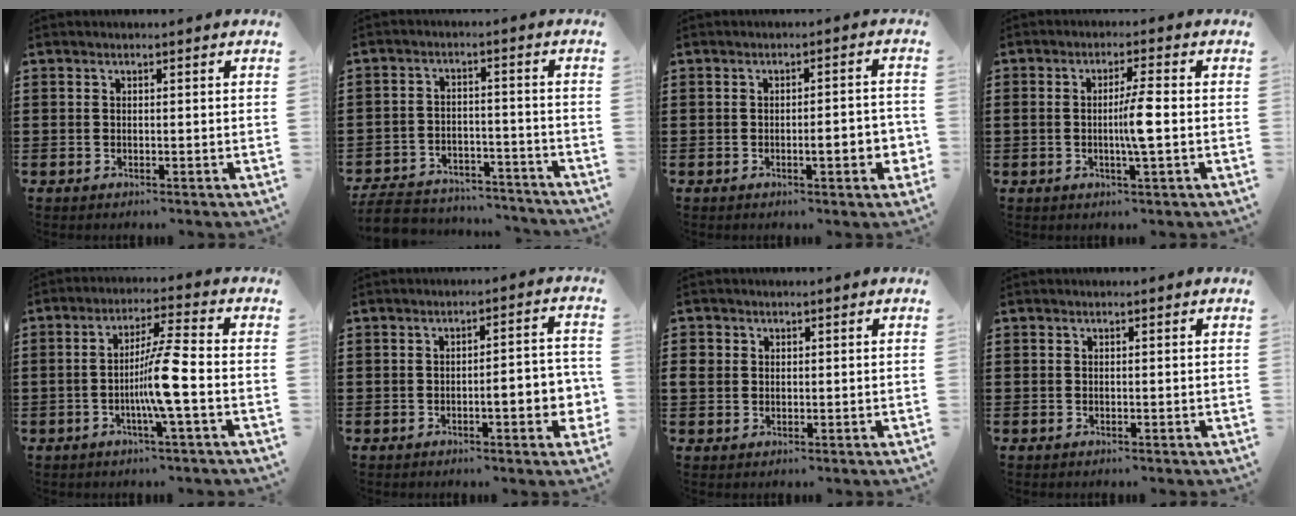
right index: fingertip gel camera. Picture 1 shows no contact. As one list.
[{"total": 6.7, "force": [-6.3, 1.4, 1.5], "torque": [-0.037, 0.009, -0.126]}, {"total": 4.5, "force": [-1.2, 0.9, 4.2], "torque": [-0.060, -0.004, -0.021]}, {"total": 4.8, "force": [-0.7, -0.1, 4.7], "torque": [-0.091, -0.009, -0.018]}, {"total": 8.0, "force": [-2.1, -0.3, 7.7], "torque": [-0.146, -0.012, -0.045]}, {"total": 5.4, "force": [-1.5, 1.2, 5.0], "torque": [-0.065, -0.007, -0.029]}, {"total": 1.5, "force": [0.3, 1.4, 0.5], "torque": [-0.015, 0.006, 0.004]}, {"total": 0.0}]